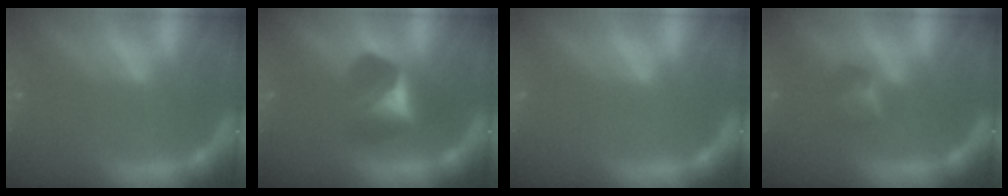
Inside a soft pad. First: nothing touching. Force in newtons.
{"total": 3.9}
{"total": 0.0}
{"total": 2.4}